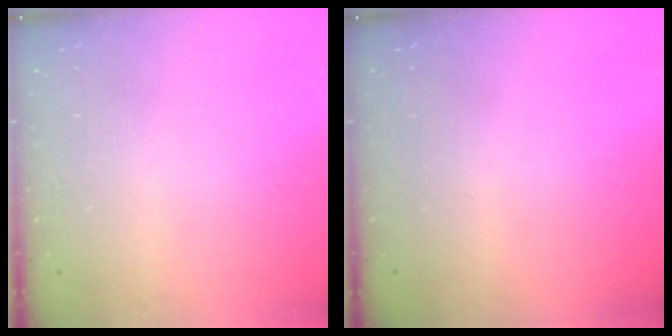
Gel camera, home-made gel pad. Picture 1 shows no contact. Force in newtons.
{"total": 0.0}